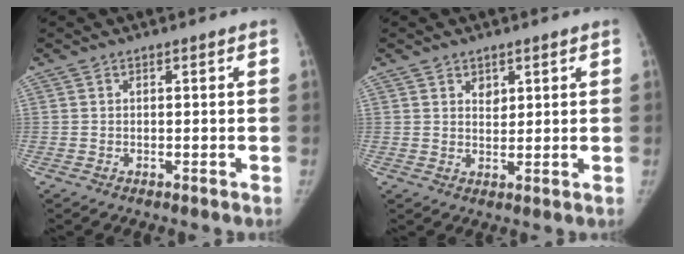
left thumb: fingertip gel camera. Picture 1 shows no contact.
{"total": 2.6, "force": [1.5, 1.8, 1.1], "torque": [-0.006, -0.011, 0.028]}